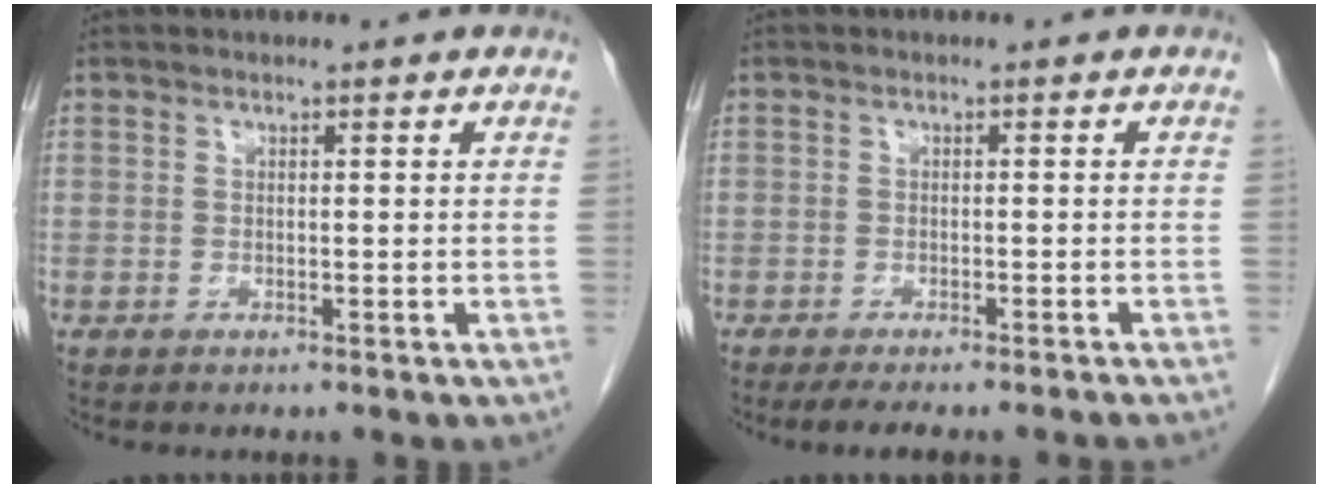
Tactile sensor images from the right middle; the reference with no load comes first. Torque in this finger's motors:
{"motor_torque": [0.05, -0.01, 0.01, 0.00]}